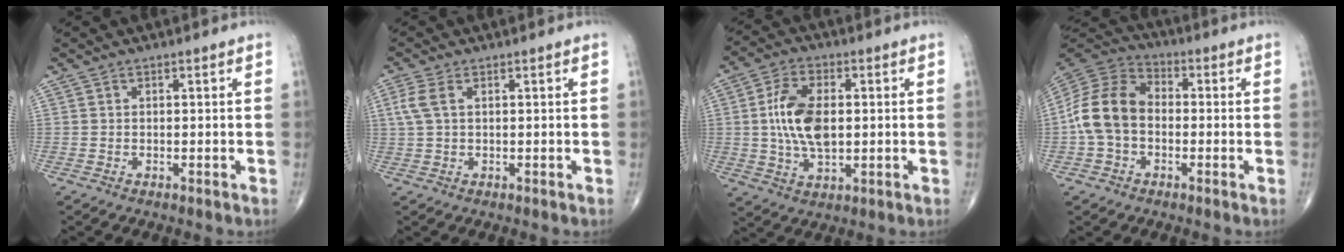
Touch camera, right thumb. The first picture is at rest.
{"total": 3.6, "force": [1.0, 1.9, 2.9], "torque": [-0.086, 0.014, 0.023]}
{"total": 11.3, "force": [0.7, 6.2, 9.5], "torque": [-0.178, 0.002, 0.016]}
{"total": 12.7, "force": [-1.5, 9.2, 8.6], "torque": [-0.163, 0.036, -0.042]}